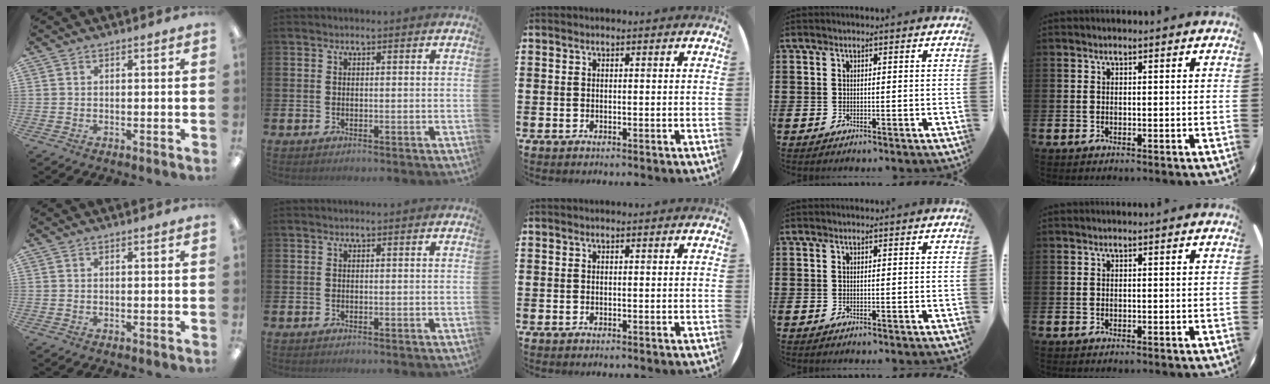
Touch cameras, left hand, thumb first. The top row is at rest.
{}